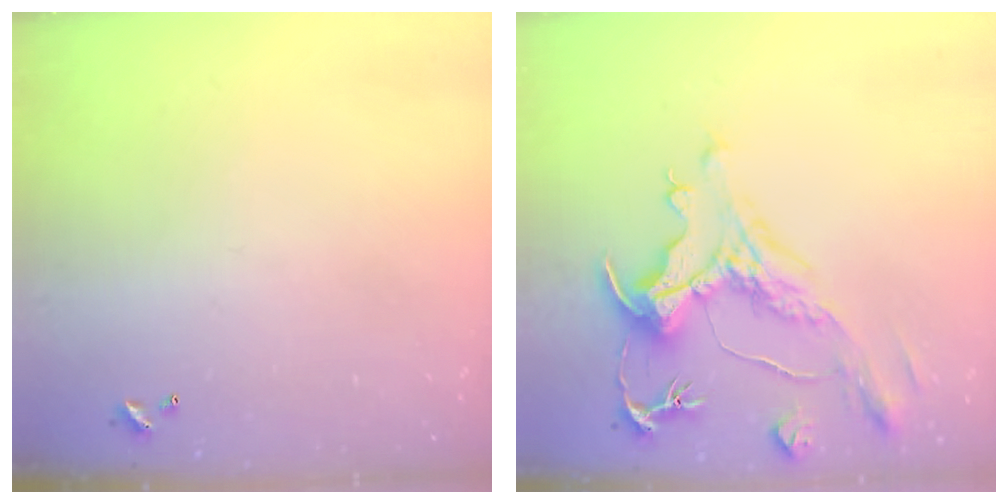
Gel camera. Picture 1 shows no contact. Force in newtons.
{"total": 1.9, "press": 0.8, "slide": 1.7}